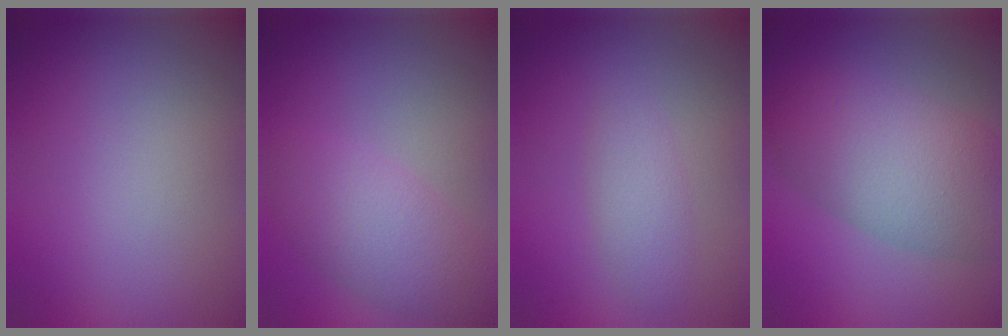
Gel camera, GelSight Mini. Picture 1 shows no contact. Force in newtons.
{"total": 4.4, "press": 4.3, "slide": 0.2}
{"total": 2.0, "press": 2.0, "slide": 0.1}
{"total": 7.3, "press": 7.3, "slide": 0.4}